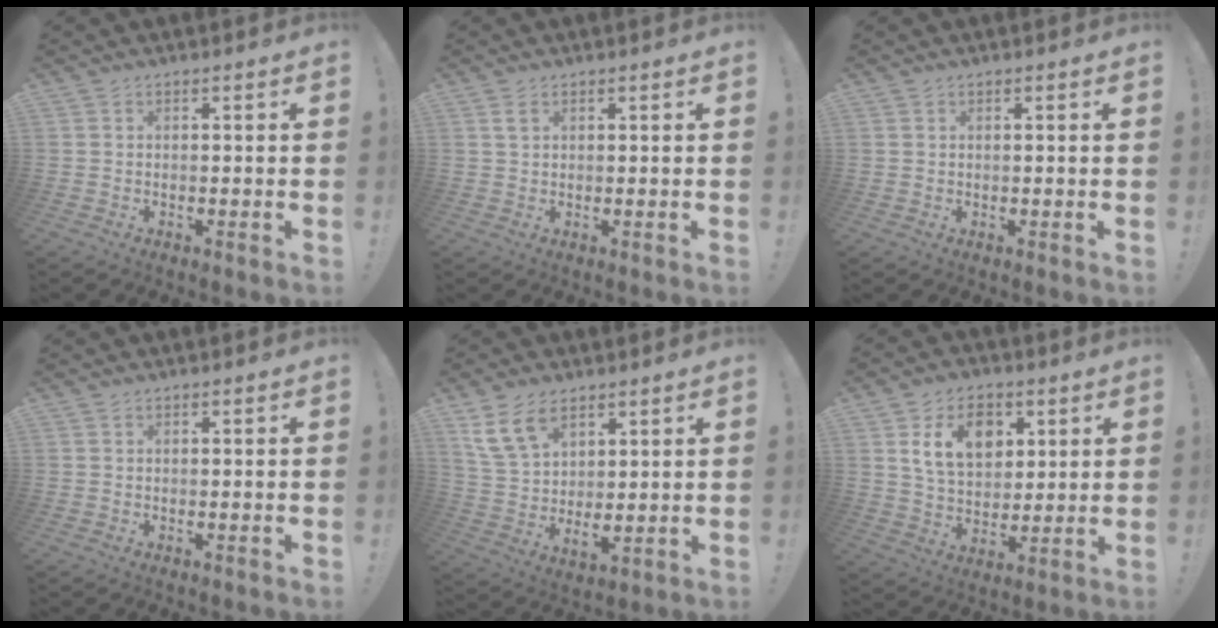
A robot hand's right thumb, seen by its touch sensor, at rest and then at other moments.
{"total": 2.1, "force": [1.1, 1.2, 1.4], "torque": [-0.016, -0.004, 0.017]}
{"total": 1.3, "force": [0.4, 1.2, 0.1], "torque": [0.009, -0.006, 0.005]}
{"total": 0.0}
{"total": 10.8, "force": [7.0, 5.7, 5.9], "torque": [-0.126, -0.035, 0.140]}
{"total": 14.2, "force": [5.9, 10.3, 7.9], "torque": [-0.120, -0.011, 0.112]}